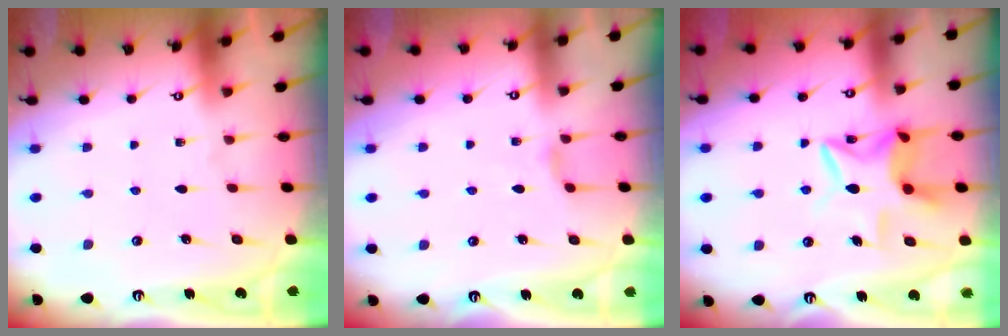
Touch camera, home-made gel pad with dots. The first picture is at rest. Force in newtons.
{"total": 1.4, "press": 1.4, "slide": 0.3}
{"total": 10.9, "press": 10.9, "slide": 0.8}